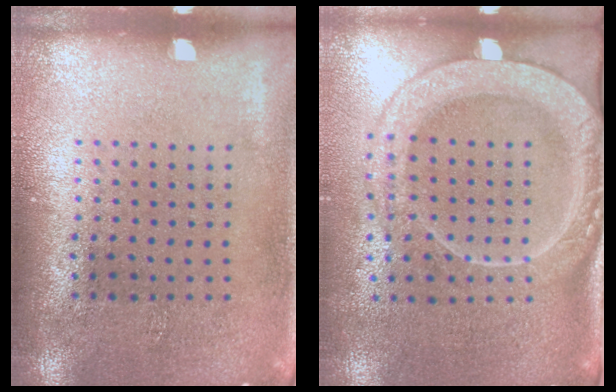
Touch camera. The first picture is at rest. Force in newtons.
{"total": 2.4, "press": 2.1, "slide": 1.2}